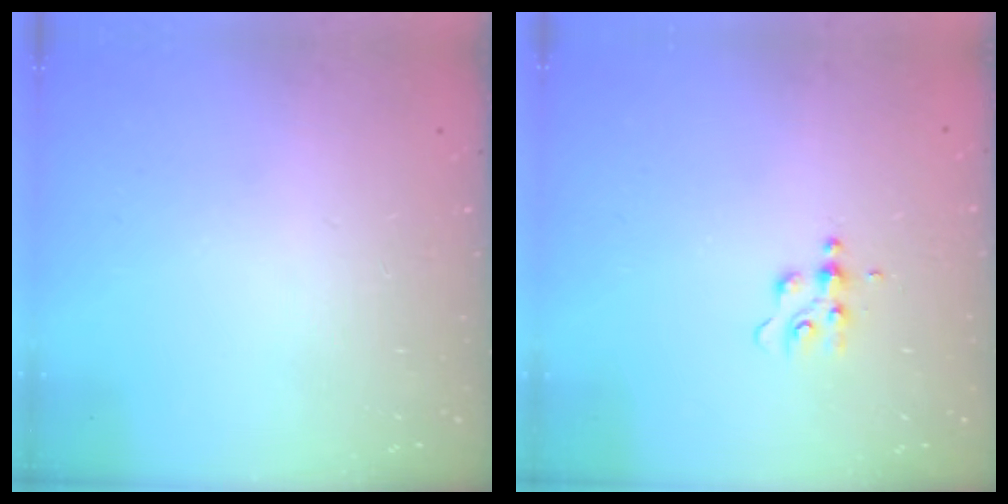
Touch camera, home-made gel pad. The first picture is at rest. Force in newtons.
{"total": 4.4, "press": 4.3, "slide": 0.6}